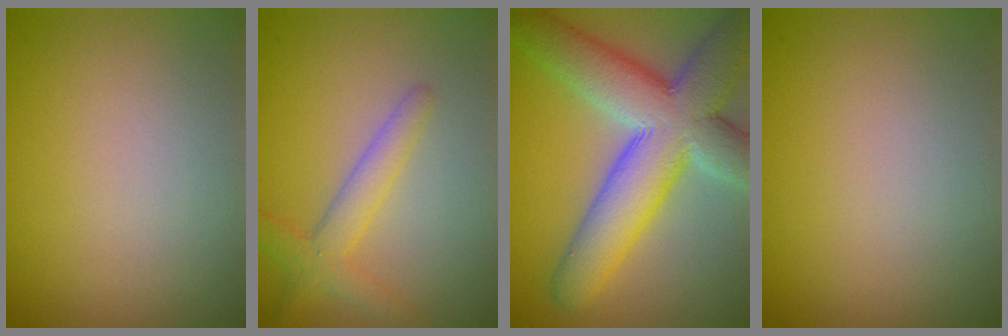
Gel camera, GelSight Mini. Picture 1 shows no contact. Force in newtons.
{"total": 2.8, "press": 2.8, "slide": 0.1}
{"total": 11.1, "press": 11.0, "slide": 0.6}
{"total": 0.0}